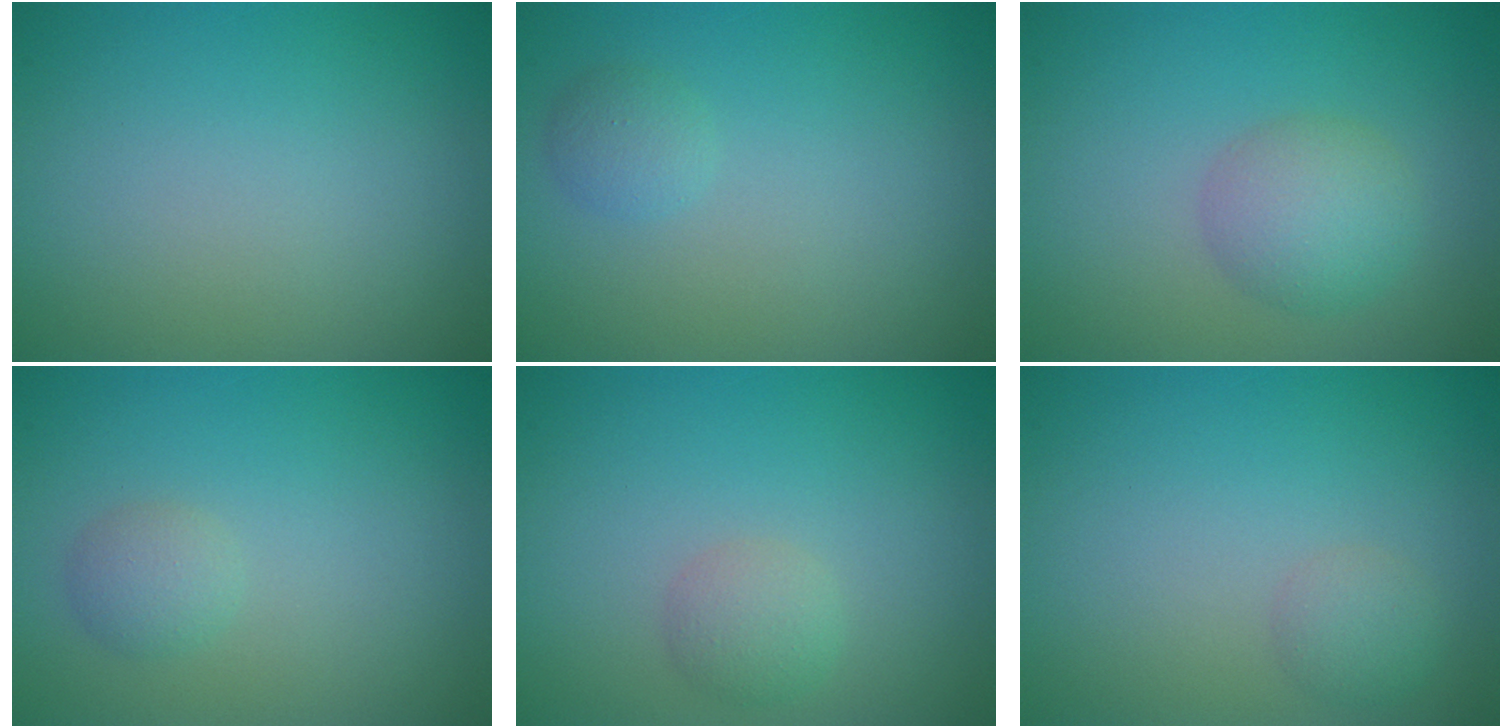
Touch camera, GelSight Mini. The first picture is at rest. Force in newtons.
{"total": 1.2, "press": 1.2, "slide": 0.1}
{"total": 3.4, "press": 3.4, "slide": 0.1}
{"total": 1.4, "press": 1.4, "slide": 0.1}
{"total": 1.8, "press": 1.8, "slide": 0.1}
{"total": 1.5, "press": 1.5, "slide": 0.0}